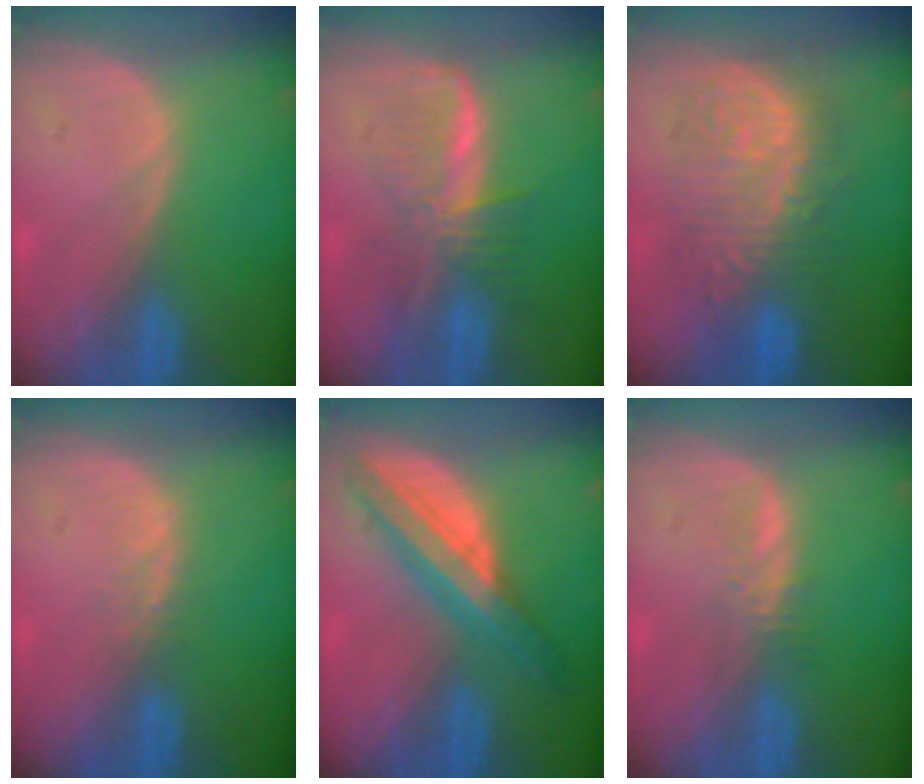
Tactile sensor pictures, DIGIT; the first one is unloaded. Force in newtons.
{"total": 6.6, "press": 6.3, "slide": 2.1}
{"total": 10.3, "press": 10.3, "slide": 0.5}
{"total": 1.4, "press": 1.4, "slide": 0.3}
{"total": 8.1, "press": 8.1, "slide": 0.4}
{"total": 2.2, "press": 2.1, "slide": 0.2}